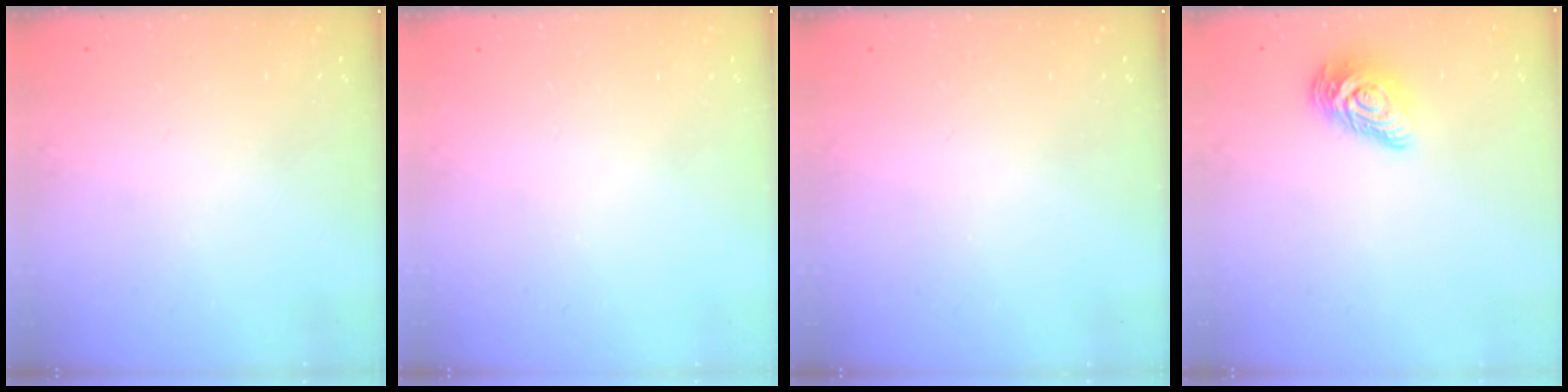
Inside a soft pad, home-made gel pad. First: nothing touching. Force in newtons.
{"total": 0.0}
{"total": 0.0}
{"total": 10.5, "press": 10.5, "slide": 0.4}